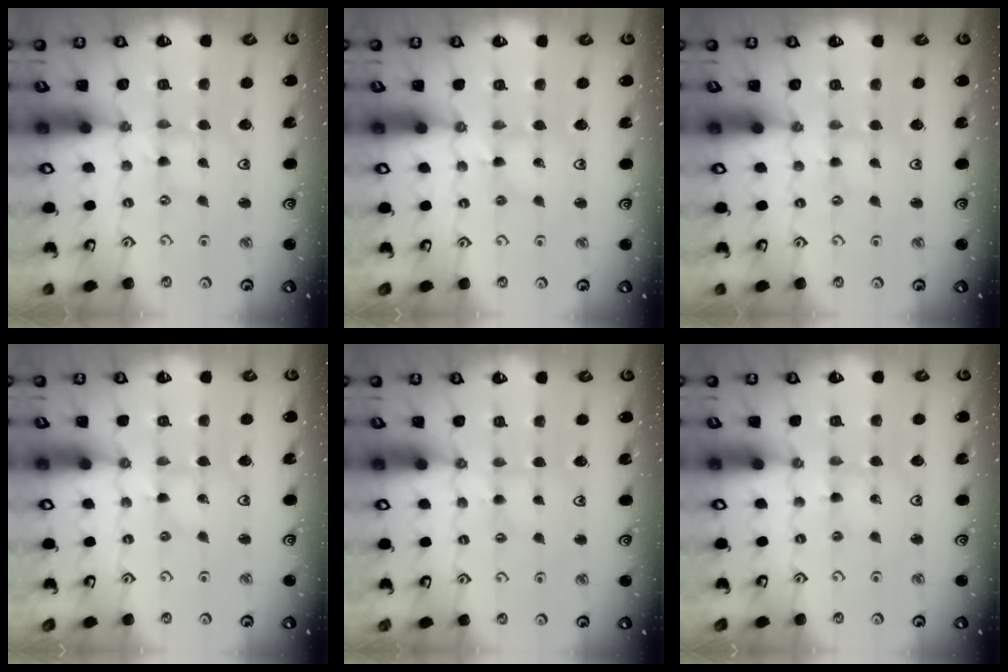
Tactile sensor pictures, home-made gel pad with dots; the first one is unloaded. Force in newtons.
{"total": 1.8, "press": 1.8, "slide": 0.2}
{"total": 0.8, "press": 0.8, "slide": 0.2}
{"total": 0.0}
{"total": 2.3, "press": 2.3, "slide": 0.4}
{"total": 2.1, "press": 2.0, "slide": 0.3}